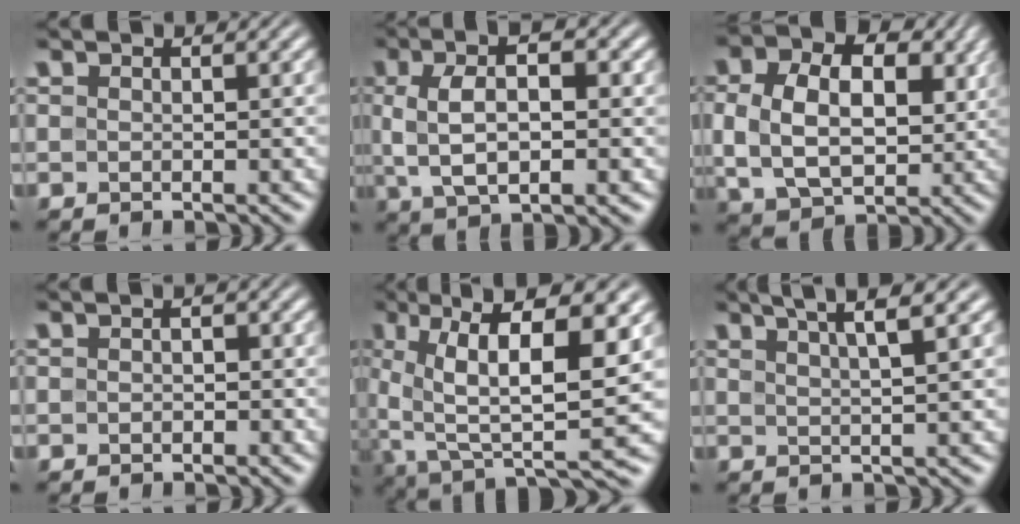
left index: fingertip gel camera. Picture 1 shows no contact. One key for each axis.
{"total": 6.7, "fx": 0.8, "fy": 2.8, "fz": 6.0, "tx": -0.109, "ty": 0.007, "tz": 0.010}
{"total": 11.1, "fx": 1.8, "fy": 8.1, "fz": 7.4, "tx": -0.152, "ty": 0.011, "tz": 0.032}
{"total": 1.0, "fx": -0.3, "fy": 0.7, "fz": 0.7, "tx": -0.010, "ty": -0.001, "tz": -0.005}
{"total": 12.4, "fx": 2.5, "fy": 4.0, "fz": 11.5, "tx": -0.197, "ty": -0.001, "tz": 0.050}
{"total": 4.9, "fx": 3.1, "fy": 1.1, "fz": 3.6, "tx": -0.034, "ty": 0.019, "tz": 0.027}